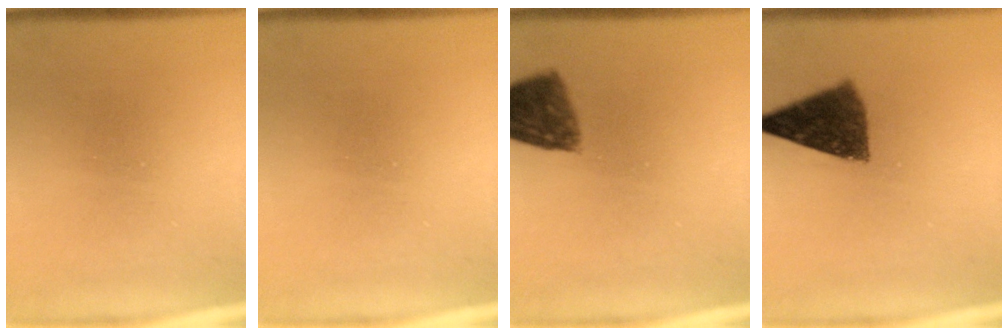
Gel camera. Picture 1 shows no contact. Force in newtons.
{"total": 0.0}
{"total": 7.9}
{"total": 9.7}